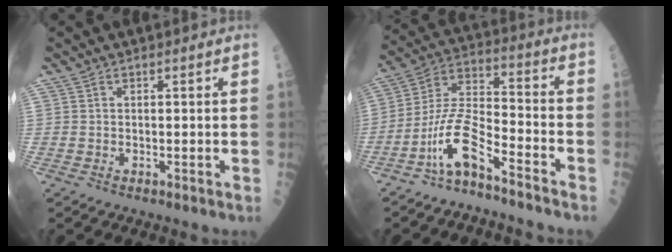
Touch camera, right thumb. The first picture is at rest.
{"total": 10.9, "force": [-7.1, 2.8, 7.8], "torque": [-0.171, 0.082, -0.136]}